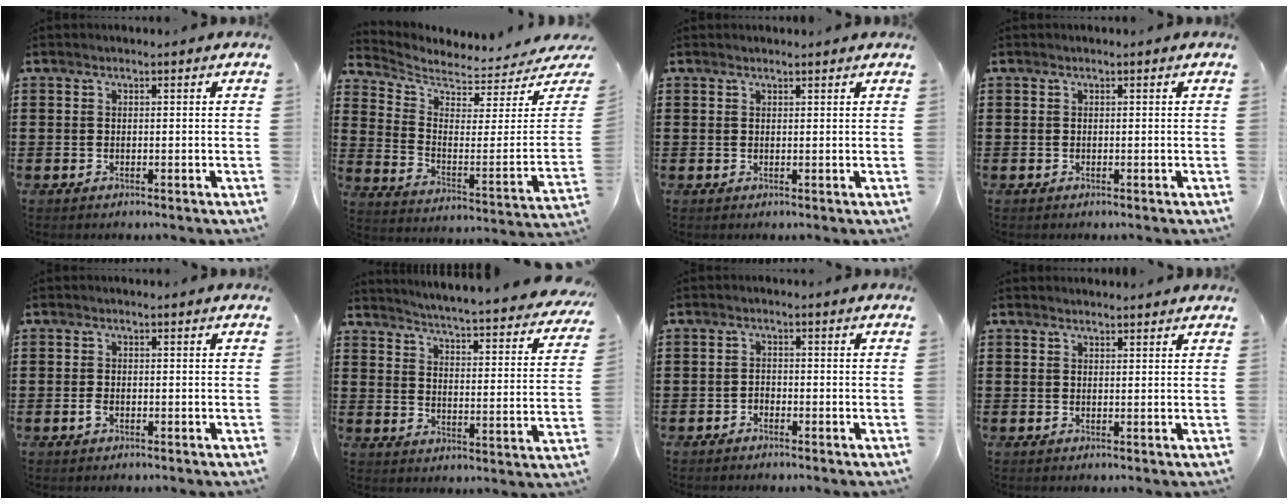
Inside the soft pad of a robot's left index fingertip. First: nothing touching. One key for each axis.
{"total": 3.8, "fx": 3.7, "fy": 0.4, "fz": 1.0, "tx": -0.047, "ty": -0.049, "tz": 0.059}
{"total": 0.8, "fx": 0.7, "fy": 0.0, "fz": 0.2, "tx": -0.006, "ty": -0.001, "tz": 0.015}
{"total": 0.0}
{"total": 1.3, "fx": -0.4, "fy": 0.6, "fz": 1.1, "tx": -0.030, "ty": -0.004, "tz": -0.010}
{"total": 3.8, "fx": 3.5, "fy": -0.8, "fz": 1.2, "tx": -0.044, "ty": -0.037, "tz": 0.050}
{"total": 1.3, "fx": -1.2, "fy": 0.5, "fz": 0.2, "tx": -0.009, "ty": 0.001, "tz": -0.026}
{"total": 1.4, "fx": 1.4, "fy": 0.1, "fz": 0.2, "tx": -0.007, "ty": 0.000, "tz": 0.028}